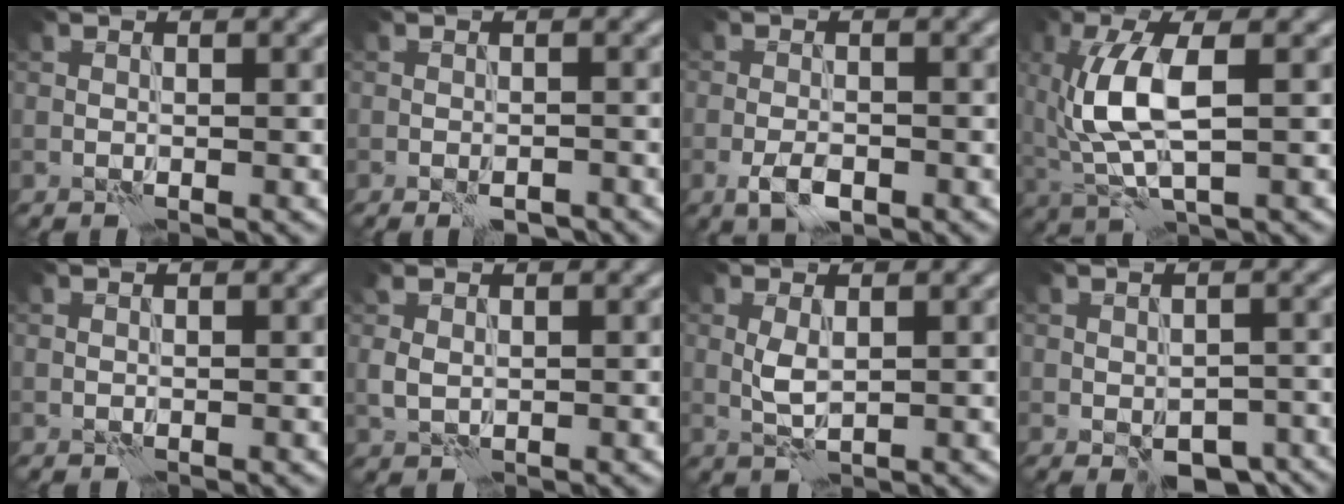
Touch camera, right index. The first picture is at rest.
{"total": 2.5, "force": [-1.9, 0.7, 1.4], "torque": [-0.031, 0.002, -0.027]}
{"total": 2.5, "force": [-1.3, 1.2, 1.8], "torque": [-0.037, -0.002, -0.028]}
{"total": 6.4, "force": [0.7, 2.5, 5.8], "torque": [-0.143, 0.000, 0.012]}
{"total": 0.0}
{"total": 1.6, "force": [0.5, 1.2, 1.0], "torque": [-0.029, -0.001, 0.012]}
{"total": 1.8, "force": [0.4, 0.8, 1.5], "torque": [-0.037, 0.000, 0.008]}
{"total": 5.5, "force": [-3.3, 3.0, 3.2], "torque": [-0.037, -0.011, -0.037]}